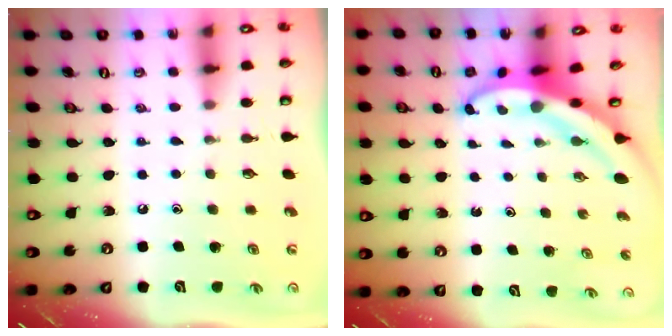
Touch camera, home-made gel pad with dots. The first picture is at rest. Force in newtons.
{"total": 4.5, "press": 4.5, "slide": 0.5}